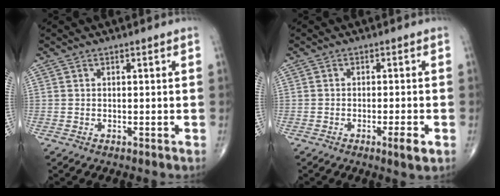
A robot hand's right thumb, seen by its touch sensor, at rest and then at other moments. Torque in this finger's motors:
{"motor_torque": [0.47, 0.75, -0.06, -0.02, 0.12]}